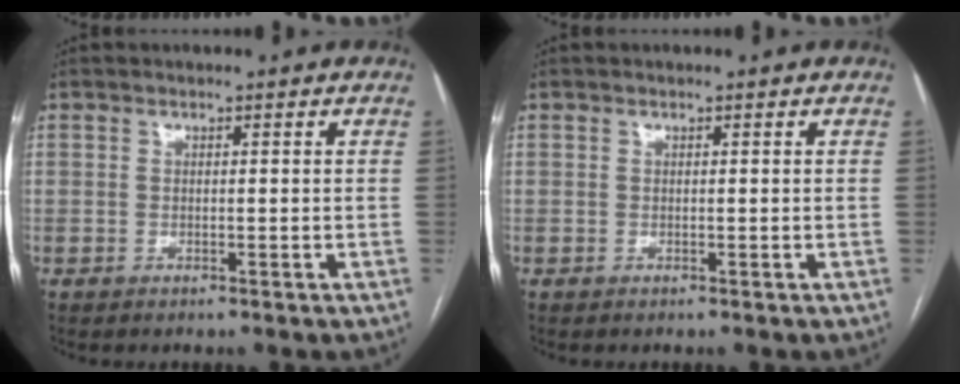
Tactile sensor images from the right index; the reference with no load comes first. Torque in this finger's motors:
{"motor_torque": [0.02, 0.03, 0.01, 0.00]}